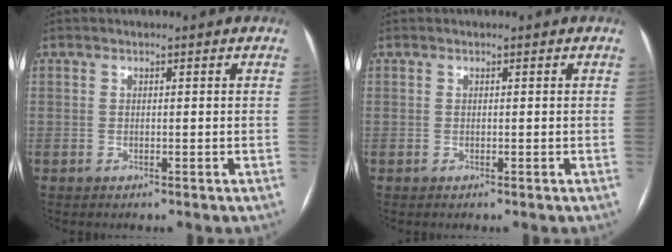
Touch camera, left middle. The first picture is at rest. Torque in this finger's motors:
{"motor_torque": [0.00, 0.00, 0.00, -0.01]}